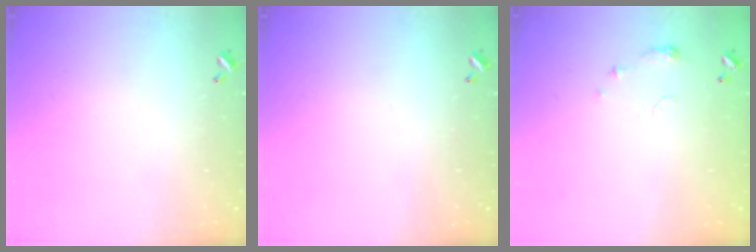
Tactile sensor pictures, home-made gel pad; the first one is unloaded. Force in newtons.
{"total": 0.0}
{"total": 4.5, "press": 4.5, "slide": 0.6}